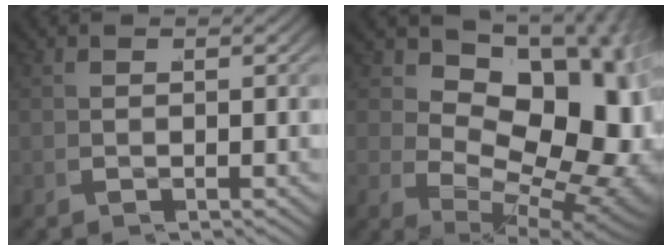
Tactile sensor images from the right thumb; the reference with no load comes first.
{"total": 17.4, "force": [0.8, 11.1, 13.4], "torque": [-0.207, -0.048, 0.042]}